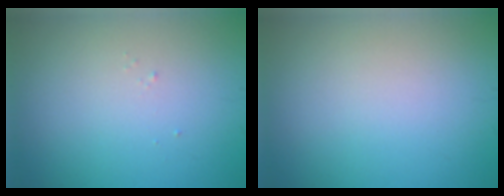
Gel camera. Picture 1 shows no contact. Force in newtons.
{"total": 0.0}